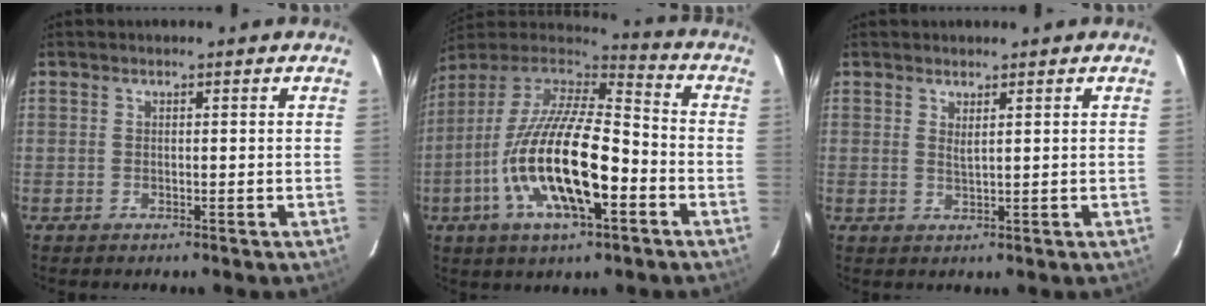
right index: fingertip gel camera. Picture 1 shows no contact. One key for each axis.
{"total": 22.0, "fx": -7.1, "fy": 7.6, "fz": 19.4, "tx": -0.370, "ty": -0.025, "tz": -0.135}
{"total": 1.4, "fx": 0.9, "fy": 0.1, "fz": 1.0, "tx": -0.020, "ty": -0.002, "tz": 0.016}